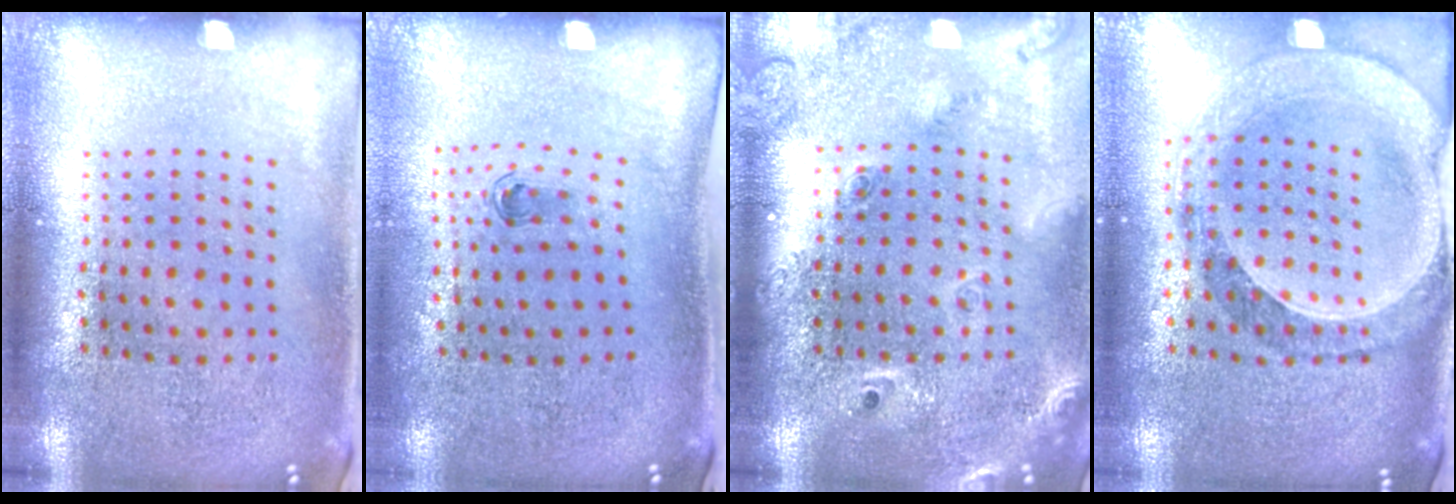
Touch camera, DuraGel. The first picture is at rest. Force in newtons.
{"total": 0.6, "press": 0.4, "slide": 0.5}
{"total": 2.3, "press": 1.8, "slide": 1.3}
{"total": 1.5, "press": 1.4, "slide": 0.4}